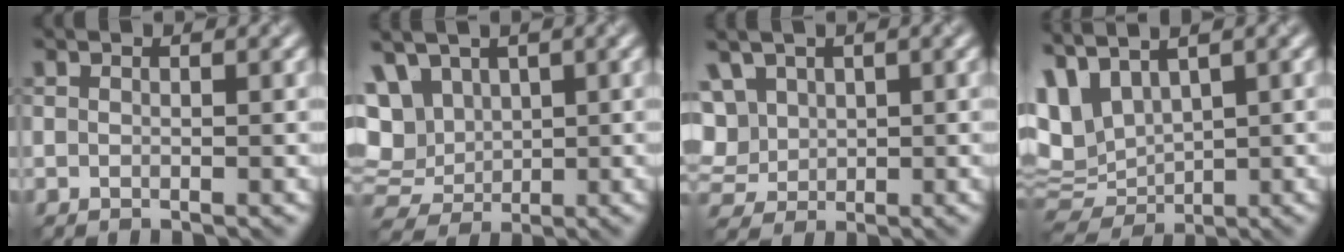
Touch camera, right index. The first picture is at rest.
{"total": 8.7, "force": [3.5, 6.2, 5.0], "torque": [-0.098, 0.023, 0.053]}
{"total": 6.9, "force": [2.7, 5.4, 3.3], "torque": [-0.092, 0.026, 0.046]}
{"total": 4.9, "force": [2.4, 2.7, 3.3], "torque": [-0.082, 0.000, 0.051]}